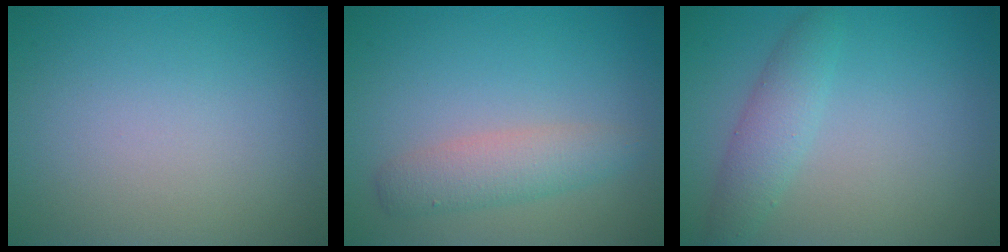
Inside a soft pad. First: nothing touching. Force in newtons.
{"total": 3.0, "press": 3.0, "slide": 0.1}
{"total": 2.6, "press": 2.6, "slide": 0.1}